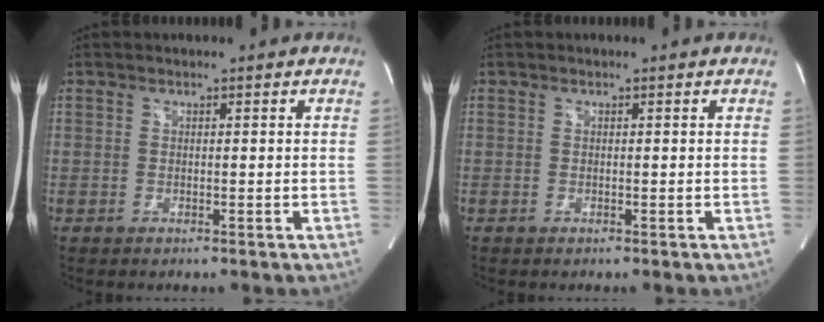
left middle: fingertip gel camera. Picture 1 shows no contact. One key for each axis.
{"total": 0.0}